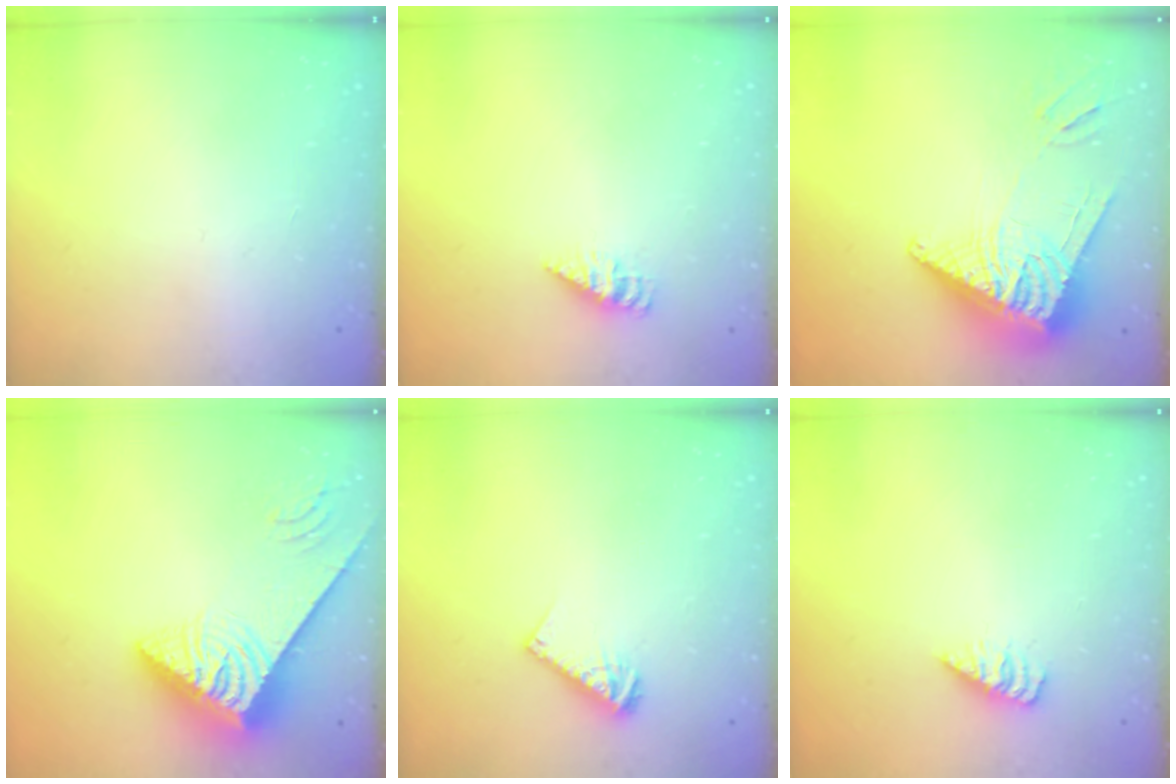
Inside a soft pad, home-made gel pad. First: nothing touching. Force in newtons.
{"total": 2.2, "press": 2.2, "slide": 0.3}
{"total": 12.4, "press": 12.3, "slide": 1.7}
{"total": 7.1, "press": 7.1, "slide": 0.9}
{"total": 7.8, "press": 7.7, "slide": 0.4}
{"total": 2.3, "press": 2.2, "slide": 0.4}